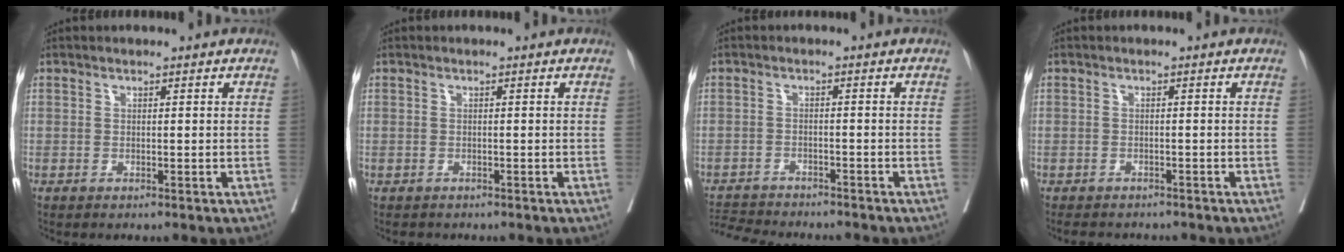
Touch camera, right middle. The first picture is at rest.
{"total": 1.7, "force": [-1.5, 0.9, 0.3], "torque": [-0.010, -0.003, -0.022]}
{"total": 8.6, "force": [-8.2, 1.0, 2.3], "torque": [-0.033, -0.004, -0.125]}
{"total": 6.0, "force": [-5.4, 2.0, 1.6], "torque": [-0.017, -0.003, -0.070]}